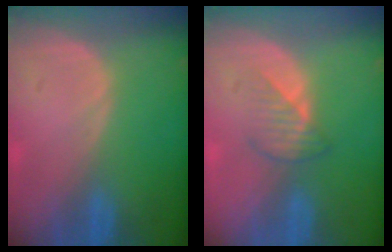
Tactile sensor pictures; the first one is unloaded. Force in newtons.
{"total": 3.2, "press": 3.1, "slide": 1.0}